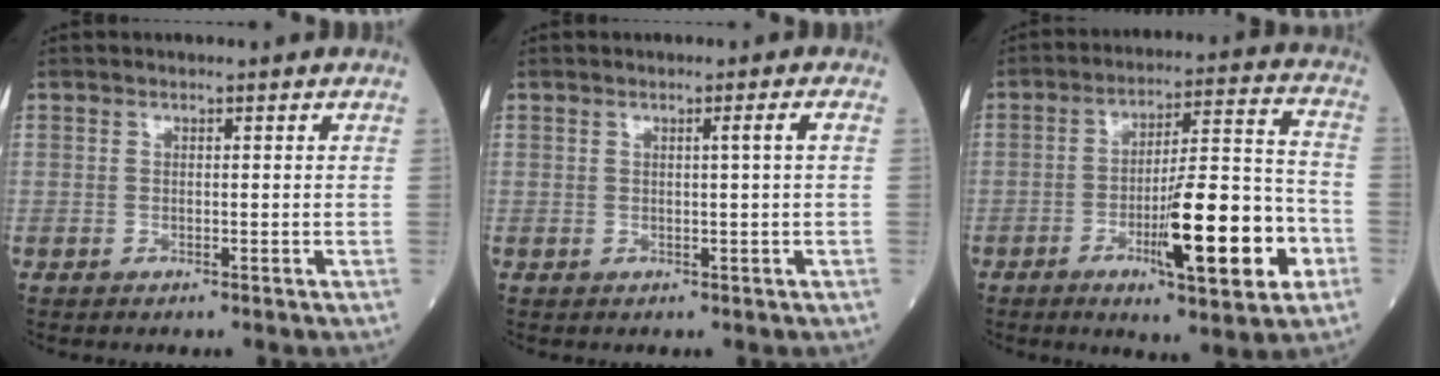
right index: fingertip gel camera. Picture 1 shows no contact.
{"total": 1.3, "force": [0.2, -0.6, 1.2], "torque": [-0.018, 0.000, 0.006]}
{"total": 16.0, "force": [-5.7, 2.3, 14.8], "torque": [-0.234, 0.002, -0.081]}